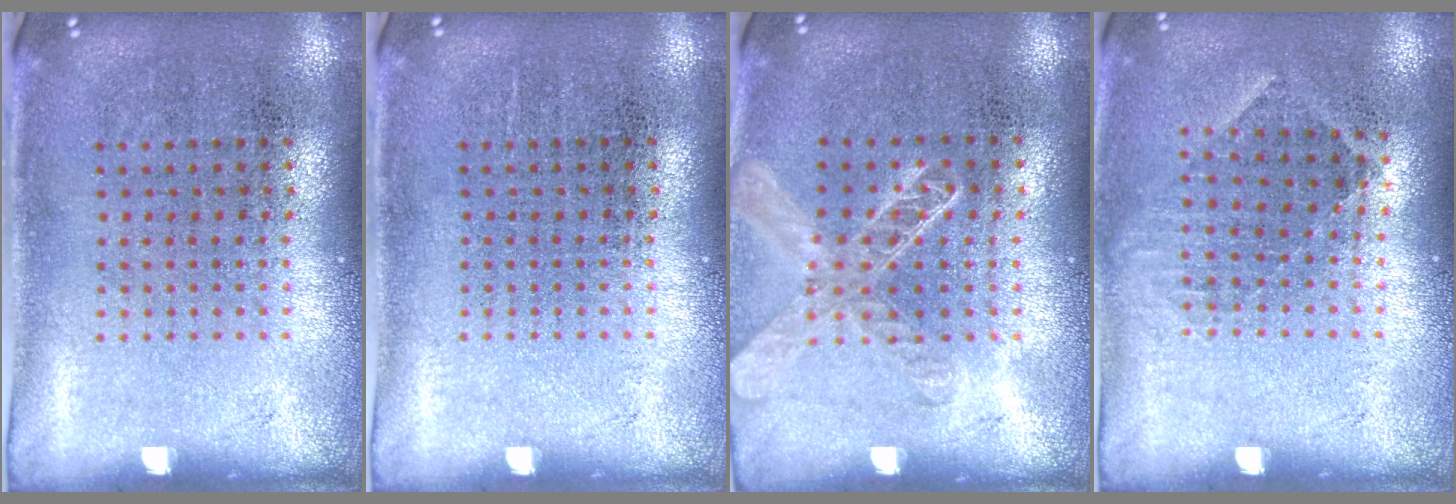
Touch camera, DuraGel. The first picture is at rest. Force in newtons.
{"total": 0.0}
{"total": 1.4, "press": 1.3, "slide": 0.5}
{"total": 0.8, "press": 0.7, "slide": 0.4}